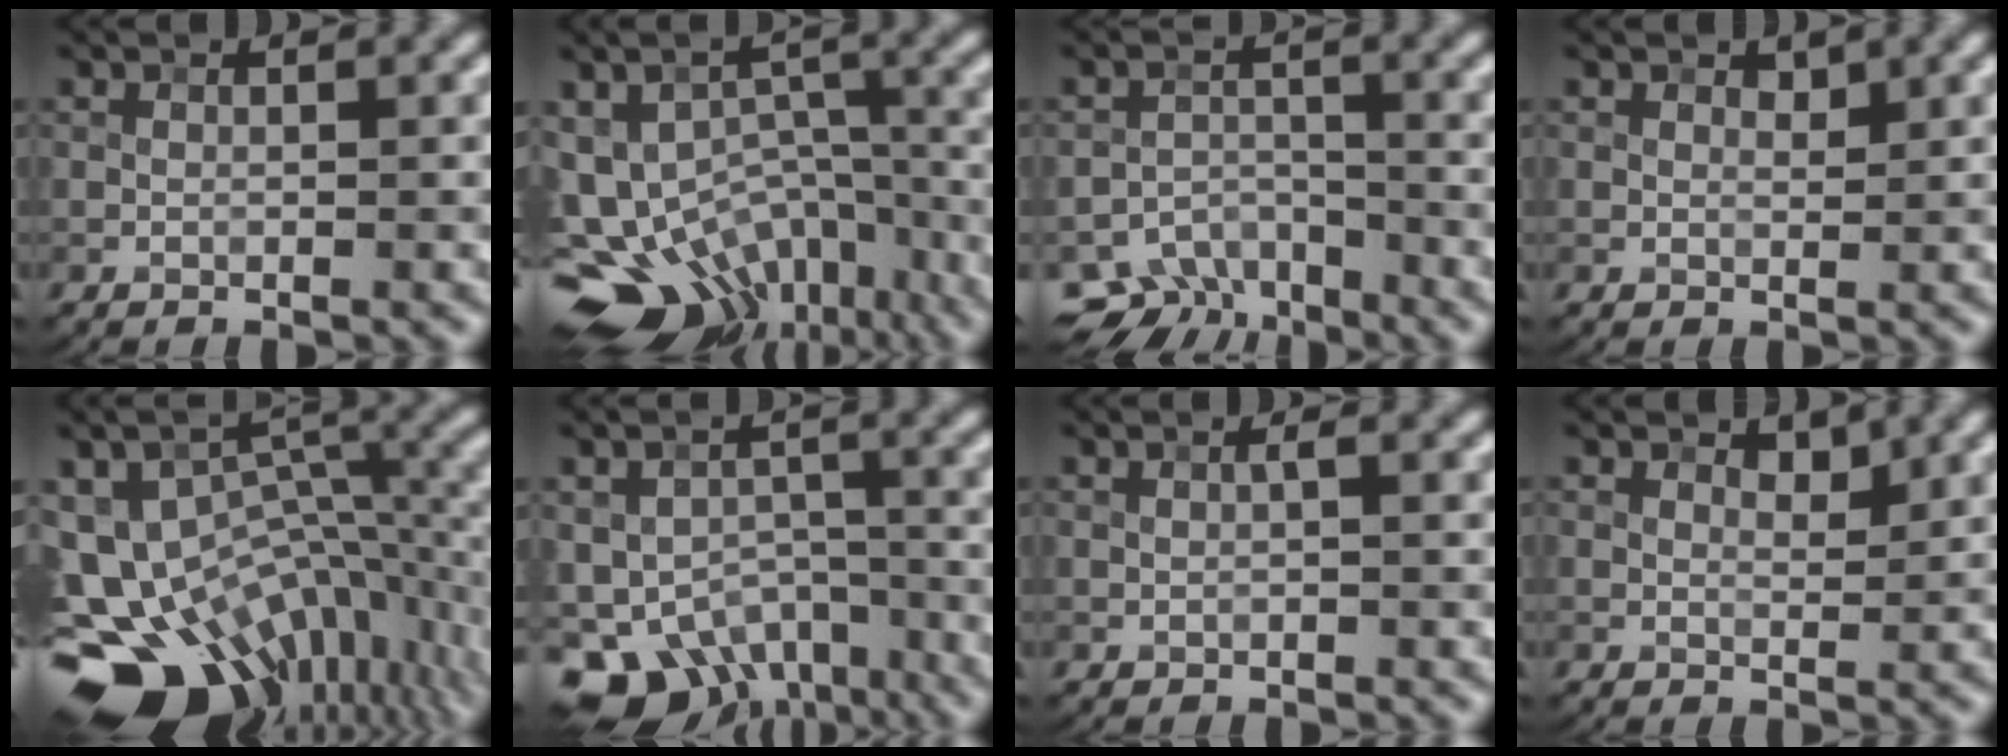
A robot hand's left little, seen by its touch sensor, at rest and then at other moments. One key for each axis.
{"total": 16.5, "fx": -9.4, "fy": 10.9, "fz": 8.0, "tx": -0.155, "ty": -0.026, "tz": -0.101}
{"total": 6.1, "fx": -5.1, "fy": 3.1, "fz": 1.4, "tx": -0.013, "ty": -0.015, "tz": -0.080}
{"total": 1.0, "fx": 0.9, "fy": 0.5, "fz": 0.3, "tx": -0.008, "ty": -0.001, "tz": 0.017}
{"total": 16.6, "fx": -7.2, "fy": 11.5, "fz": 9.6, "tx": -0.182, "ty": -0.014, "tz": -0.094}
{"total": 10.4, "fx": -7.0, "fy": 5.7, "fz": 5.1, "tx": -0.085, "ty": -0.016, "tz": -0.104}
{"total": 0.6, "fx": 0.1, "fy": 0.2, "fz": 0.6, "tx": -0.014, "ty": 0.002, "tz": 0.002}
{"total": 1.4, "fx": 1.2, "fy": 0.5, "fz": 0.4, "tx": -0.011, "ty": -0.003, "tz": 0.020}